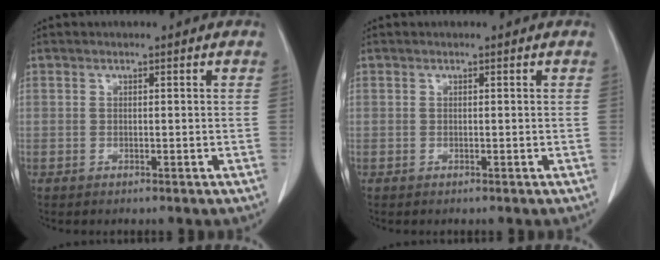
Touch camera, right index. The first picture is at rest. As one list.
[{"total": 0.0}]